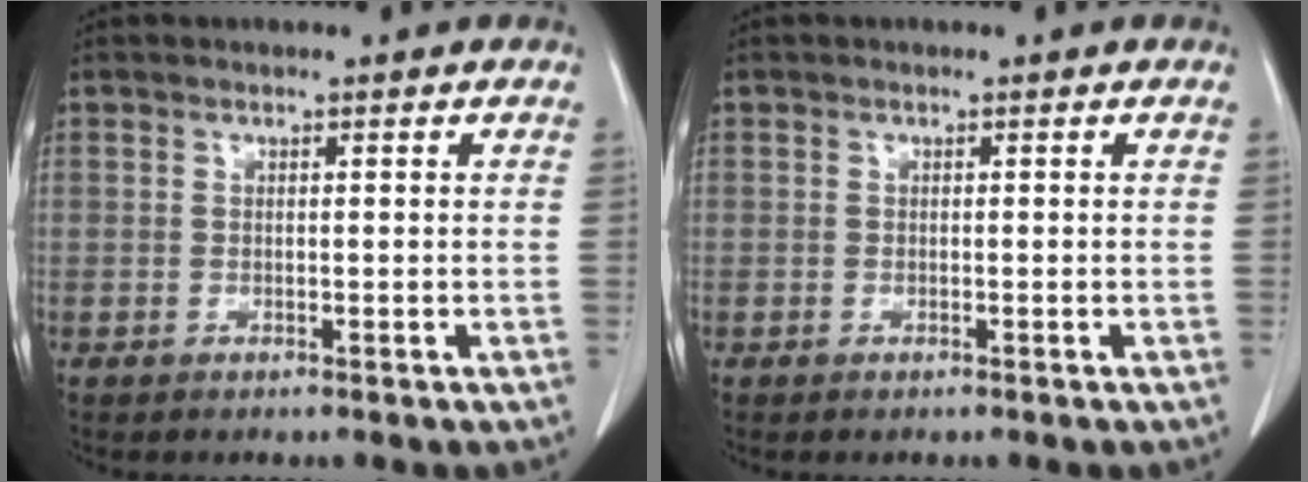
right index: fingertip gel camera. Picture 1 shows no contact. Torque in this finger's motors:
{"motor_torque": [-0.07, 0.07, -0.23, -0.09]}